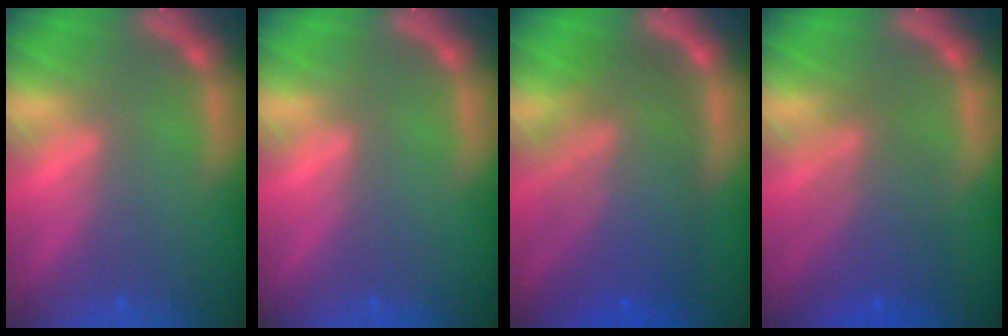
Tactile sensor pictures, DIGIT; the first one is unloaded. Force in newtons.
{"total": 0.0}
{"total": 10.0}
{"total": 5.6}